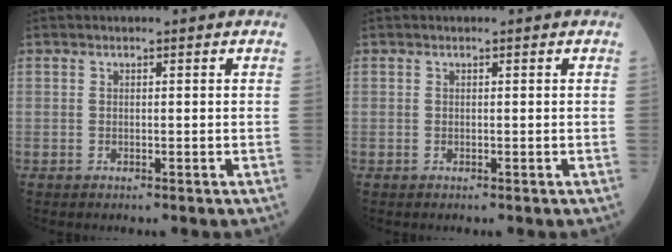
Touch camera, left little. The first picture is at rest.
{"total": 0.0}